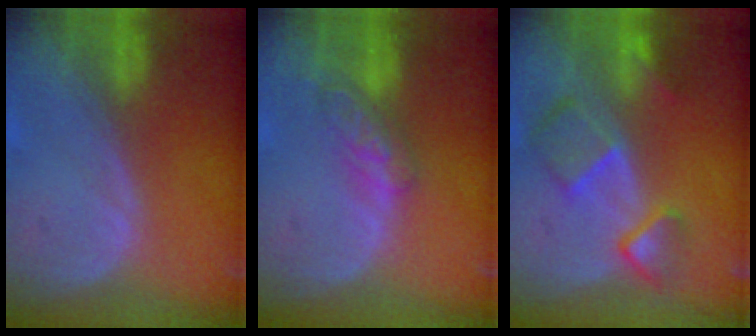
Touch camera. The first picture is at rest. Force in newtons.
{"total": 5.4, "press": 5.0, "slide": 2.1}
{"total": 7.9, "press": 6.8, "slide": 4.0}